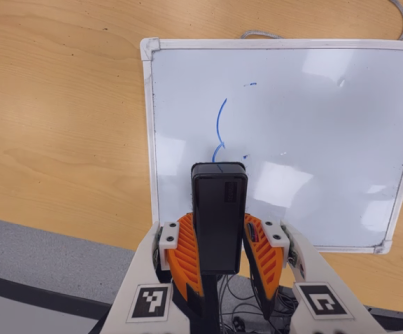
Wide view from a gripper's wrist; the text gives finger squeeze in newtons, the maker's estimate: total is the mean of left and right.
{"total": 5.8, "left": 5.3, "right": 6.4}